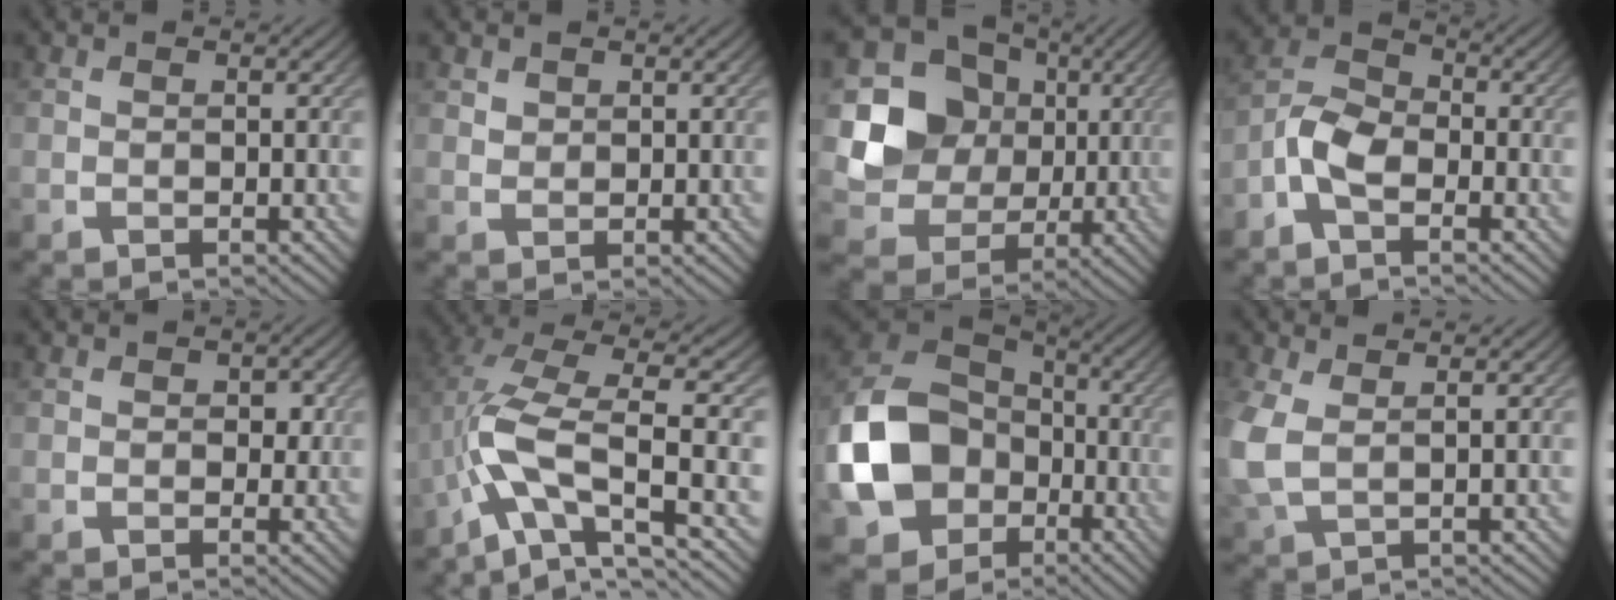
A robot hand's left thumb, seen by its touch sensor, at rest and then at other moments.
{"total": 1.3, "force": [0.9, 0.9, 0.4], "torque": [-0.009, -0.001, 0.018]}
{"total": 12.4, "force": [1.8, 10.7, 5.9], "torque": [-0.148, 0.001, 0.014]}
{"total": 5.6, "force": [-2.9, 2.8, 3.9], "torque": [-0.083, 0.008, -0.071]}
{"total": 1.4, "force": [0.2, 1.2, 0.7], "torque": [-0.015, -0.006, -0.001]}
{"total": 11.3, "force": [-3.2, 3.6, 10.2], "torque": [-0.208, 0.000, -0.061]}
{"total": 15.5, "force": [-3.8, 12.1, 8.8], "torque": [-0.220, -0.019, -0.086]}
{"total": 4.7, "force": [1.1, 2.3, 4.0], "torque": [-0.117, -0.003, 0.020]}